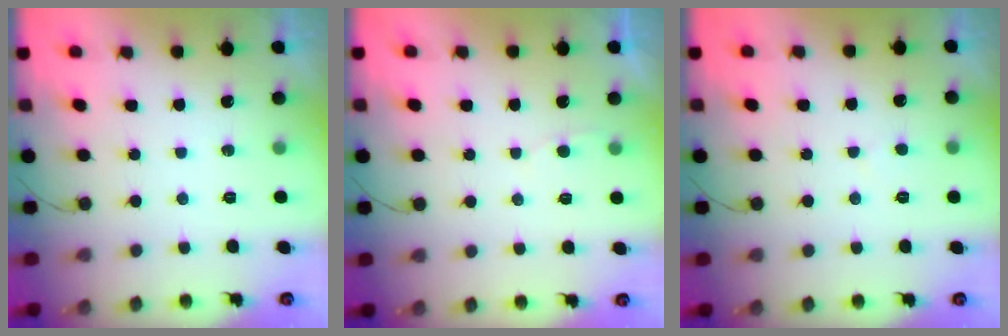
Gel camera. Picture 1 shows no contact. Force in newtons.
{"total": 2.0, "press": 2.0, "slide": 0.2}
{"total": 1.4, "press": 1.3, "slide": 0.1}